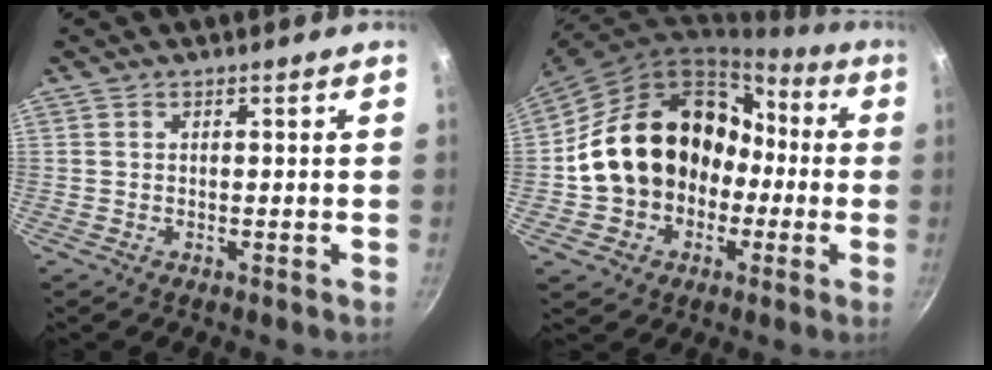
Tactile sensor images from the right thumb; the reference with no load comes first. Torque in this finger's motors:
{"motor_torque": [1.15, 3.86, 1.41, -1.36, 0.25]}